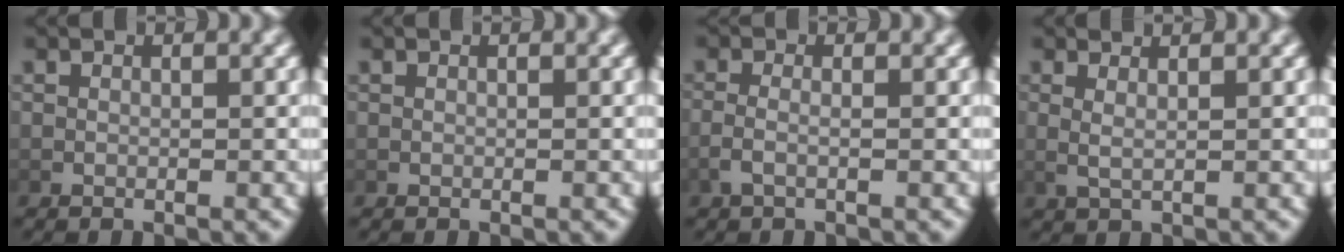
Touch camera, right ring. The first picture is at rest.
{"total": 0.0}
{"total": 1.7, "force": [-0.8, 0.4, 1.4], "torque": [-0.042, -0.010, -0.010]}
{"total": 2.1, "force": [1.0, 0.7, 1.7], "torque": [-0.031, -0.007, 0.024]}